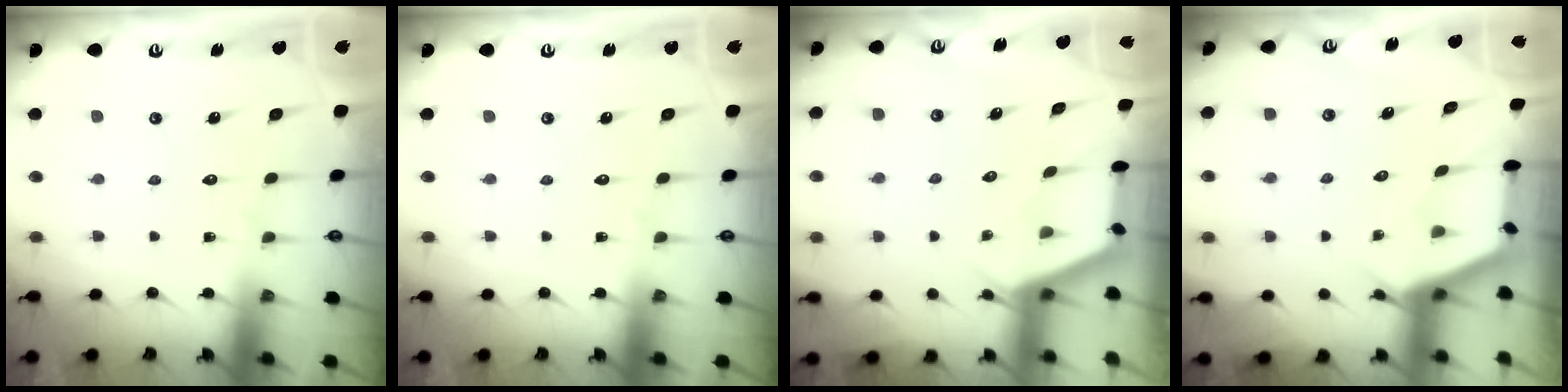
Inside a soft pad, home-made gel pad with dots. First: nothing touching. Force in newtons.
{"total": 0.0}
{"total": 2.6, "press": 2.6, "slide": 0.3}
{"total": 2.7, "press": 2.7, "slide": 0.3}